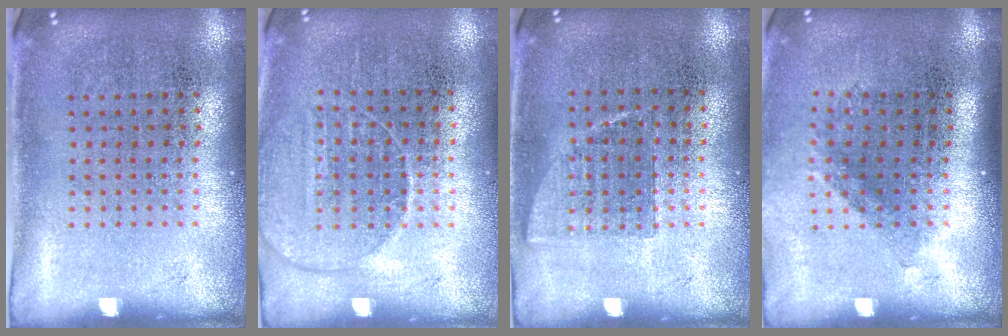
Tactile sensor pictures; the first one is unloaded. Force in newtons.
{"total": 1.4, "press": 1.3, "slide": 0.5}
{"total": 0.7, "press": 0.6, "slide": 0.4}
{"total": 1.2, "press": 0.9, "slide": 0.8}